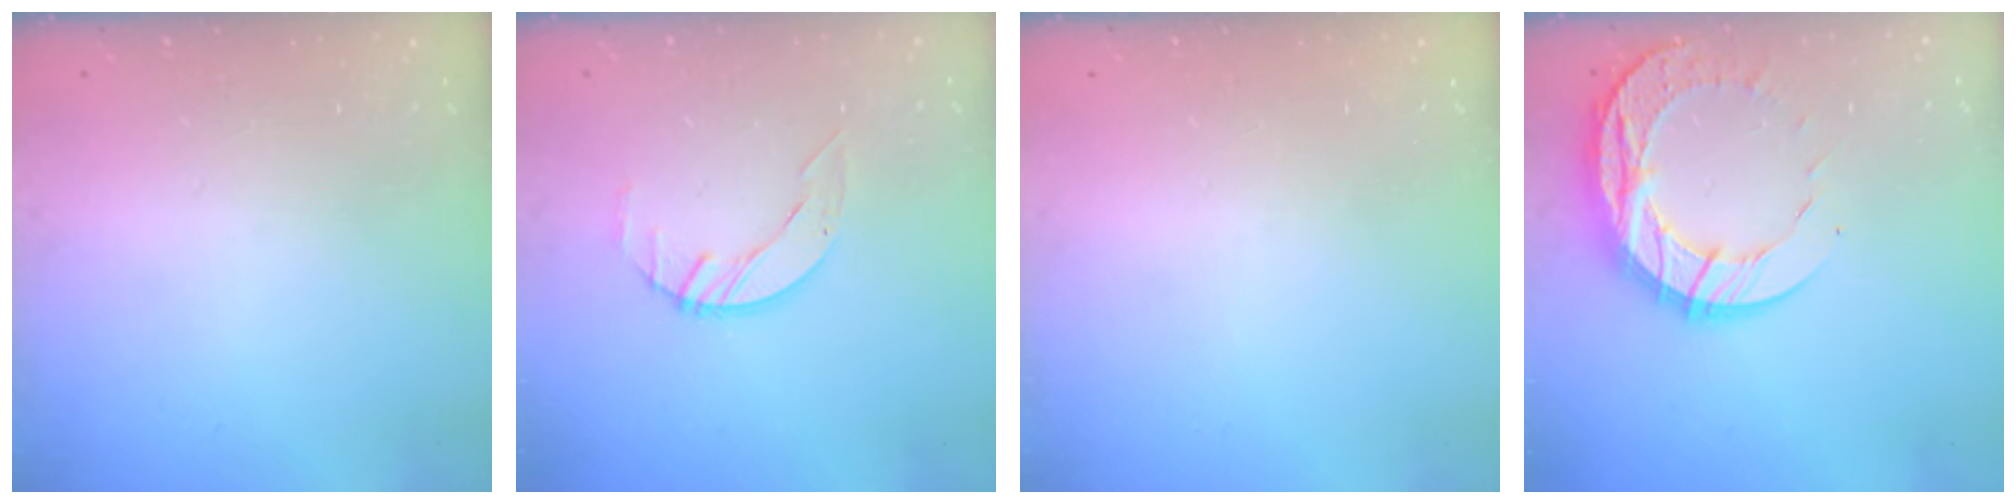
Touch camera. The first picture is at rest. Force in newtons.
{"total": 3.3, "press": 3.2, "slide": 0.4}
{"total": 0.0}
{"total": 13.8, "press": 13.7, "slide": 1.1}